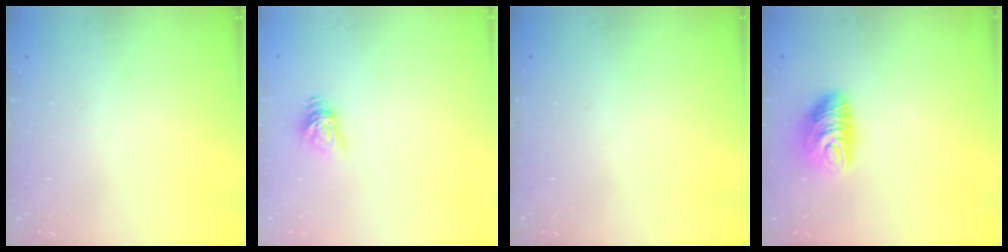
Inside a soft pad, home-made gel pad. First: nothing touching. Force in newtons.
{"total": 6.2, "press": 6.1, "slide": 0.6}
{"total": 0.0}
{"total": 9.5, "press": 9.4, "slide": 0.8}